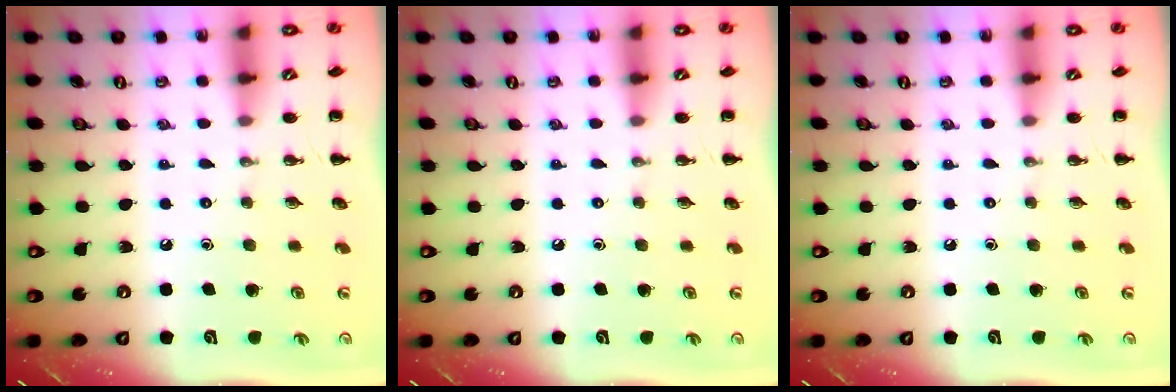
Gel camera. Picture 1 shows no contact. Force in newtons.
{"total": 0.0}
{"total": 0.0}